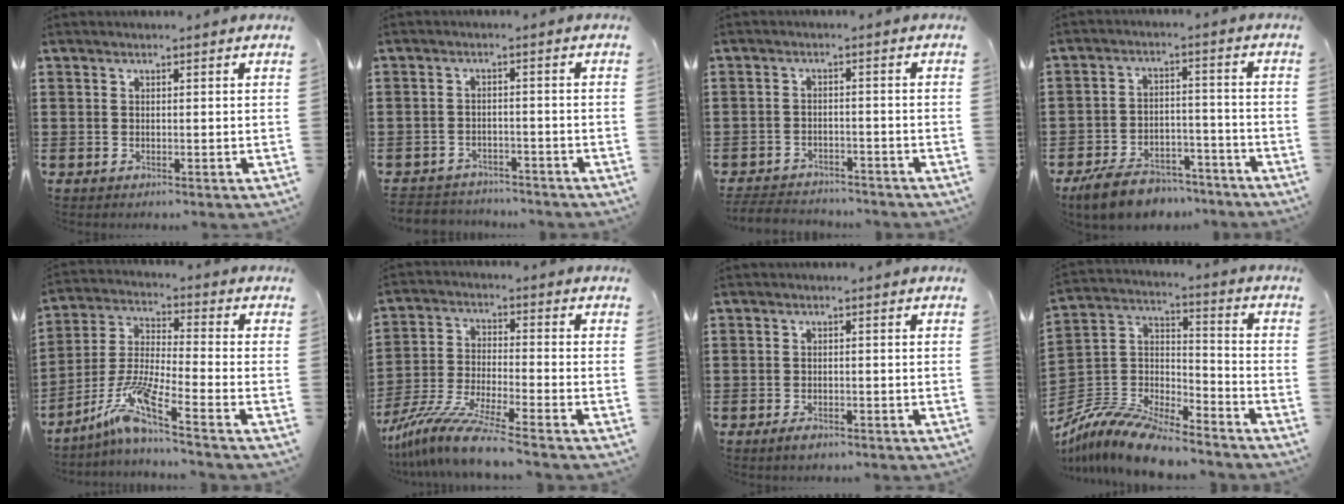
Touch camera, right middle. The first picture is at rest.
{"total": 2.9, "force": [-2.8, 0.7, -0.3], "torque": [-0.003, 0.001, -0.062]}
{"total": 3.4, "force": [-3.4, 0.6, 0.0], "torque": [-0.005, 0.001, -0.073]}
{"total": 7.5, "force": [-6.9, 2.2, 2.2], "torque": [-0.046, 0.021, -0.134]}
{"total": 8.7, "force": [-5.8, 0.4, 6.4], "torque": [-0.155, -0.027, -0.120]}
{"total": 10.2, "force": [-9.0, 0.0, 4.9], "torque": [-0.105, 0.000, -0.181]}
{"total": 1.5, "force": [-1.2, 0.8, 0.6], "torque": [-0.014, 0.001, -0.024]}
{"total": 11.5, "force": [-10.6, 1.9, 4.0], "torque": [-0.096, 0.022, -0.221]}